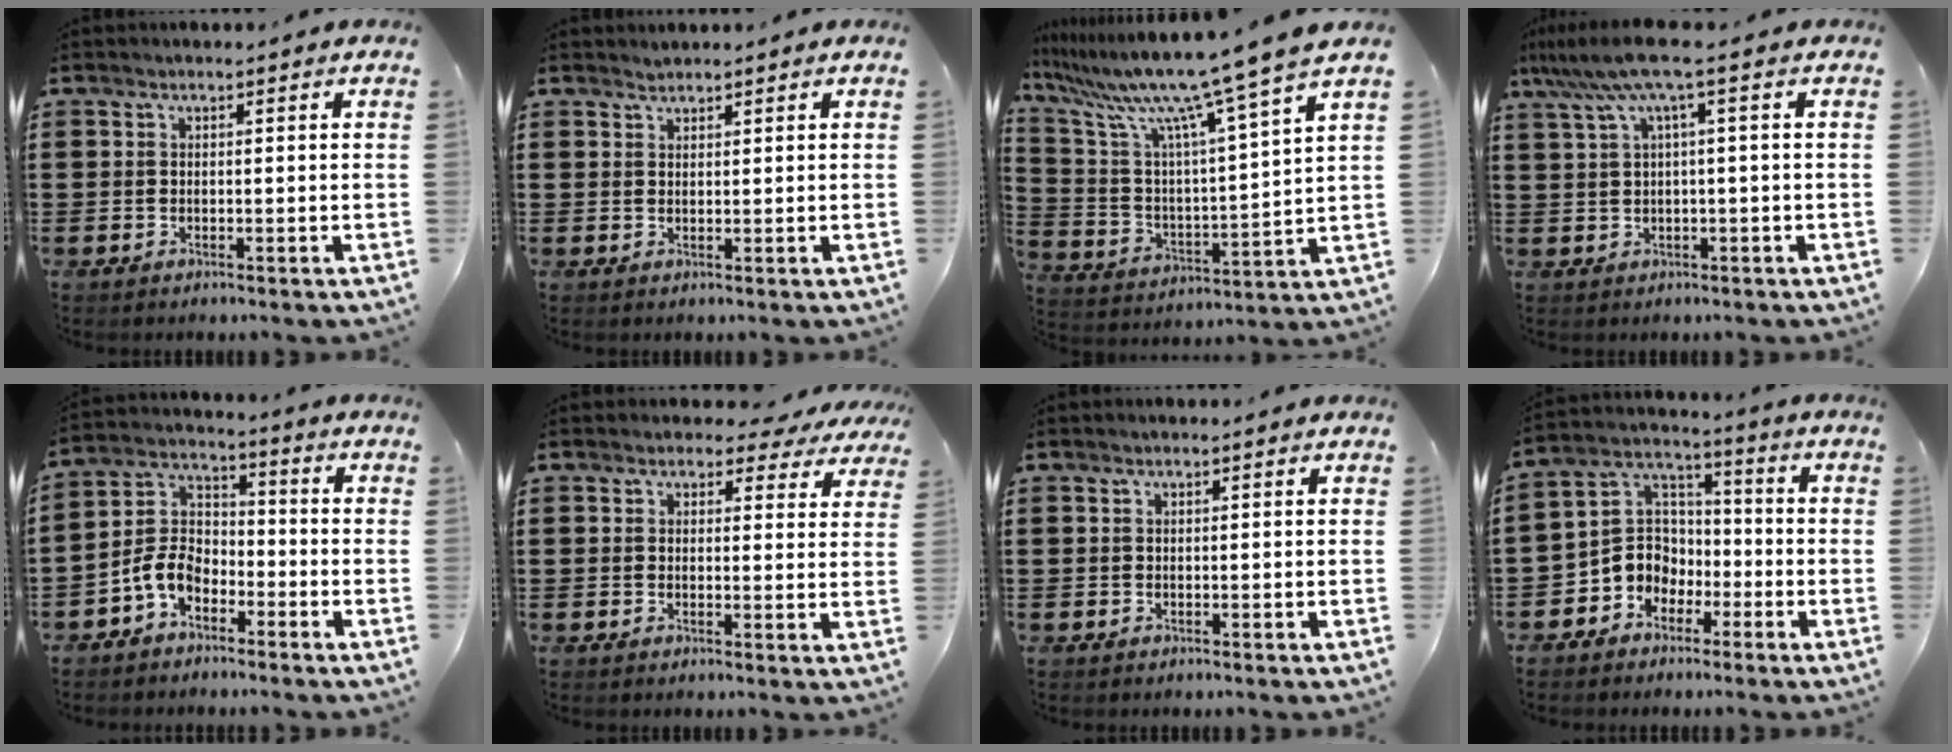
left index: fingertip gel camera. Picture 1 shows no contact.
{"total": 1.0, "force": [1.0, 0.2, 0.0], "torque": [-0.002, 0.000, 0.021]}
{"total": 11.2, "force": [9.4, -1.2, 6.1], "torque": [-0.159, -0.067, 0.146]}
{"total": 6.2, "force": [1.7, 0.2, 5.9], "torque": [-0.131, -0.011, 0.023]}
{"total": 7.0, "force": [-4.3, 4.1, 3.7], "torque": [-0.104, 0.004, -0.093]}
{"total": 2.7, "force": [2.2, 1.2, 0.8], "torque": [-0.011, -0.007, 0.036]}
{"total": 0.0}
{"total": 6.9, "force": [-3.0, 6.1, 1.3], "torque": [-0.066, 0.008, -0.067]}